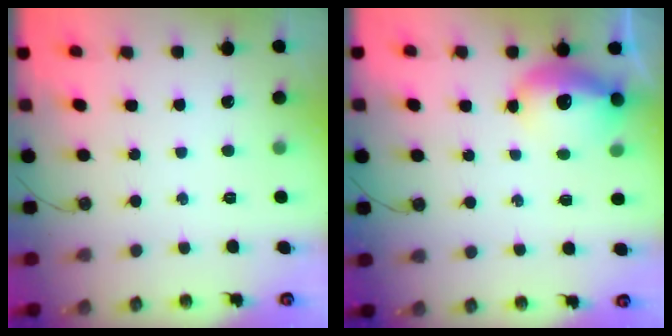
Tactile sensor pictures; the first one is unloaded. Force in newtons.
{"total": 11.9, "press": 11.8, "slide": 1.0}